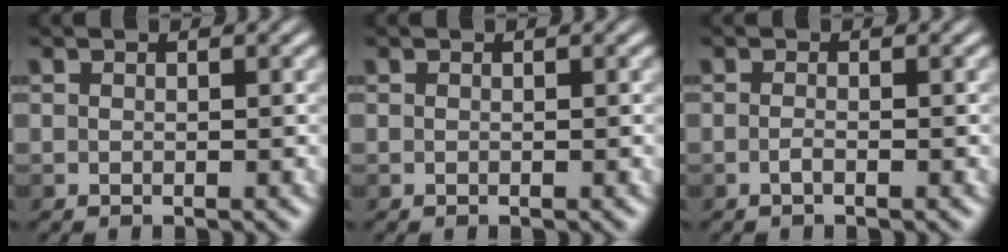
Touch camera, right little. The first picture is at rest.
{"total": 0.0}
{"total": 1.2, "force": [-1.1, -0.1, 0.5], "torque": [-0.009, 0.001, -0.024]}